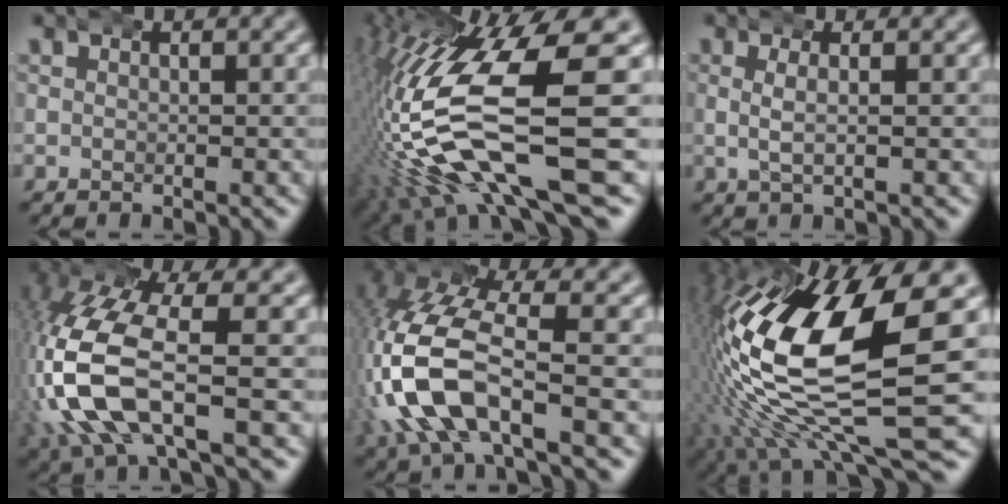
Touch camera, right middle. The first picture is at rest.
{"total": 16.0, "force": [-1.7, 7.0, 14.3], "torque": [-0.287, -0.024, -0.010]}
{"total": 2.2, "force": [0.1, 0.8, 2.1], "torque": [-0.044, 0.005, 0.003]}
{"total": 9.4, "force": [-0.6, 5.0, 7.9], "torque": [-0.233, -0.026, 0.004]}
{"total": 8.3, "force": [-0.6, 4.5, 7.0], "torque": [-0.202, -0.020, -0.002]}
{"total": 17.5, "force": [0.1, 8.2, 15.5], "torque": [-0.294, -0.021, 0.014]}